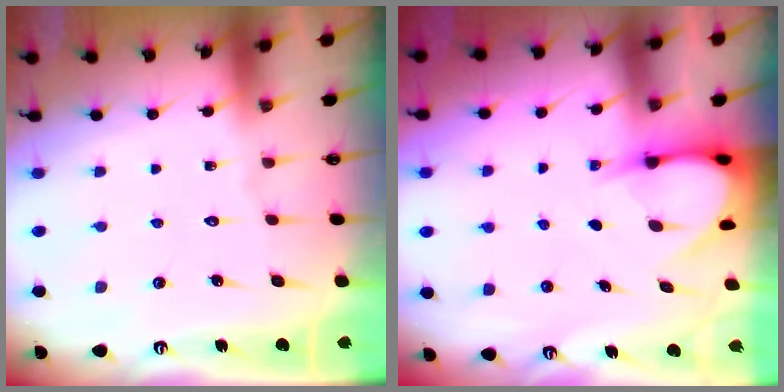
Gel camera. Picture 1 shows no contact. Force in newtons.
{"total": 5.3, "press": 5.3, "slide": 0.7}